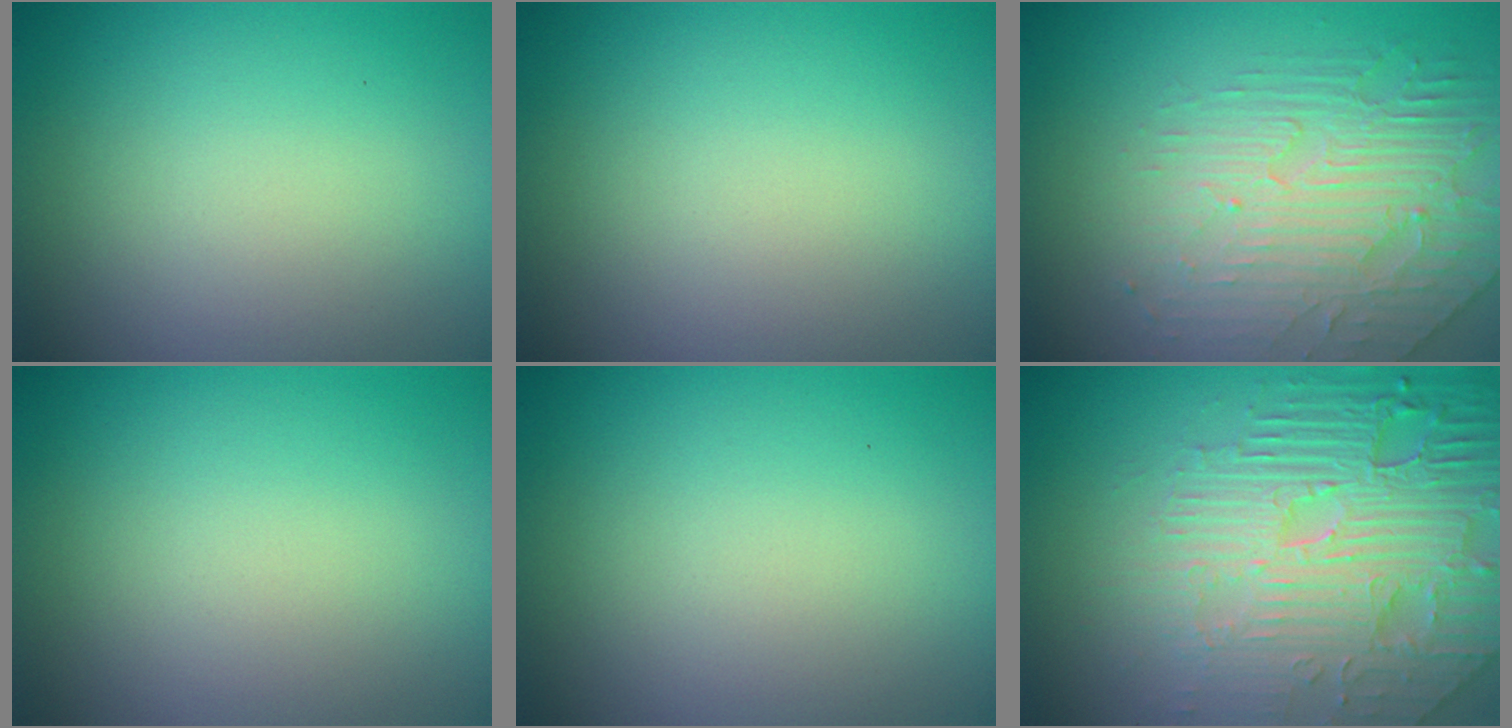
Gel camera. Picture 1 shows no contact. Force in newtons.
{"total": 0.0}
{"total": 4.3, "press": 4.0, "slide": 1.7}
{"total": 0.0}
{"total": 0.0}
{"total": 8.4, "press": 6.1, "slide": 5.7}